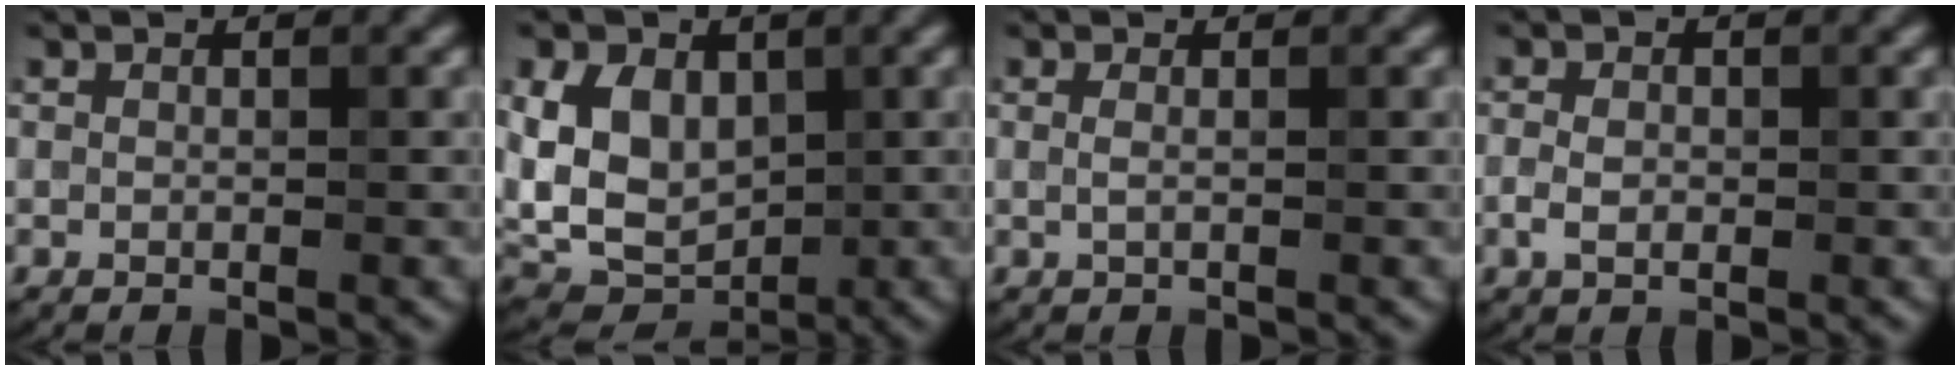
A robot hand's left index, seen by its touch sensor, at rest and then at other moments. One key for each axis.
{"total": 7.5, "fx": 1.1, "fy": 5.4, "fz": 5.1, "tx": -0.114, "ty": -0.007, "tz": 0.016}
{"total": 0.8, "fx": 0.1, "fy": 0.3, "fz": 0.8, "tx": -0.016, "ty": -0.001, "tz": 0.001}
{"total": 2.0, "fx": -0.3, "fy": 1.4, "fz": 1.4, "tx": -0.029, "ty": 0.000, "tz": -0.007}